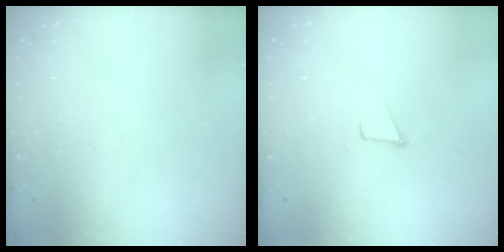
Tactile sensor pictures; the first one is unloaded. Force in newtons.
{"total": 1.7, "press": 1.7, "slide": 0.1}